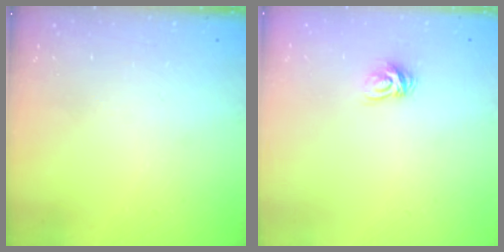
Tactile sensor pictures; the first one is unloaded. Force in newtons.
{"total": 5.0, "press": 4.9, "slide": 0.5}